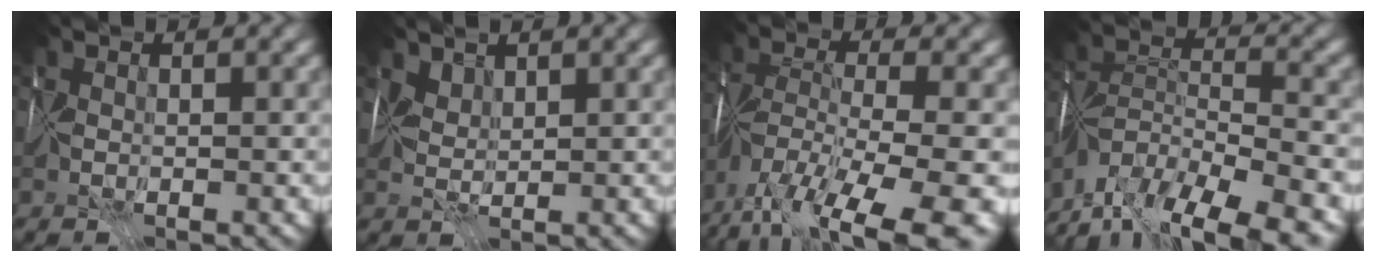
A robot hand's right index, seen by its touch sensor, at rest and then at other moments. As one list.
[{"total": 2.0, "force": [1.7, 0.9, 0.5], "torque": [-0.018, 0.003, 0.035]}, {"total": 14.3, "force": [-9.9, 4.4, 9.3], "torque": [-0.194, -0.025, -0.156]}, {"total": 15.2, "force": [-12.4, 5.3, 7.0], "torque": [-0.116, 0.001, -0.179]}]